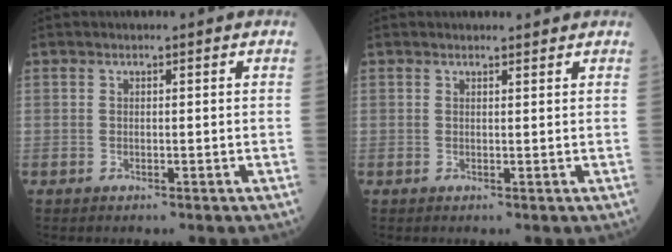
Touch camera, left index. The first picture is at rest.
{"total": 2.1, "force": [2.1, 0.4, 0.3], "torque": [-0.007, 0.005, 0.023]}